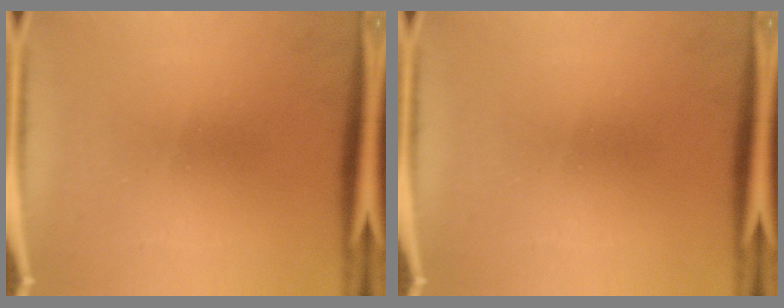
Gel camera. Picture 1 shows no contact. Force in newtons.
{"total": 0.0}